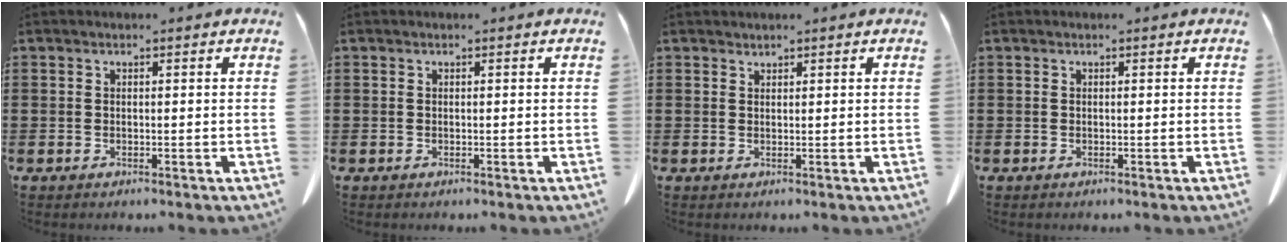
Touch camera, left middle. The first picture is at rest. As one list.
[{"total": 0.0}, {"total": 0.8, "force": [0.8, 0.1, 0.0], "torque": [-0.001, -0.001, 0.015]}, {"total": 0.0}]